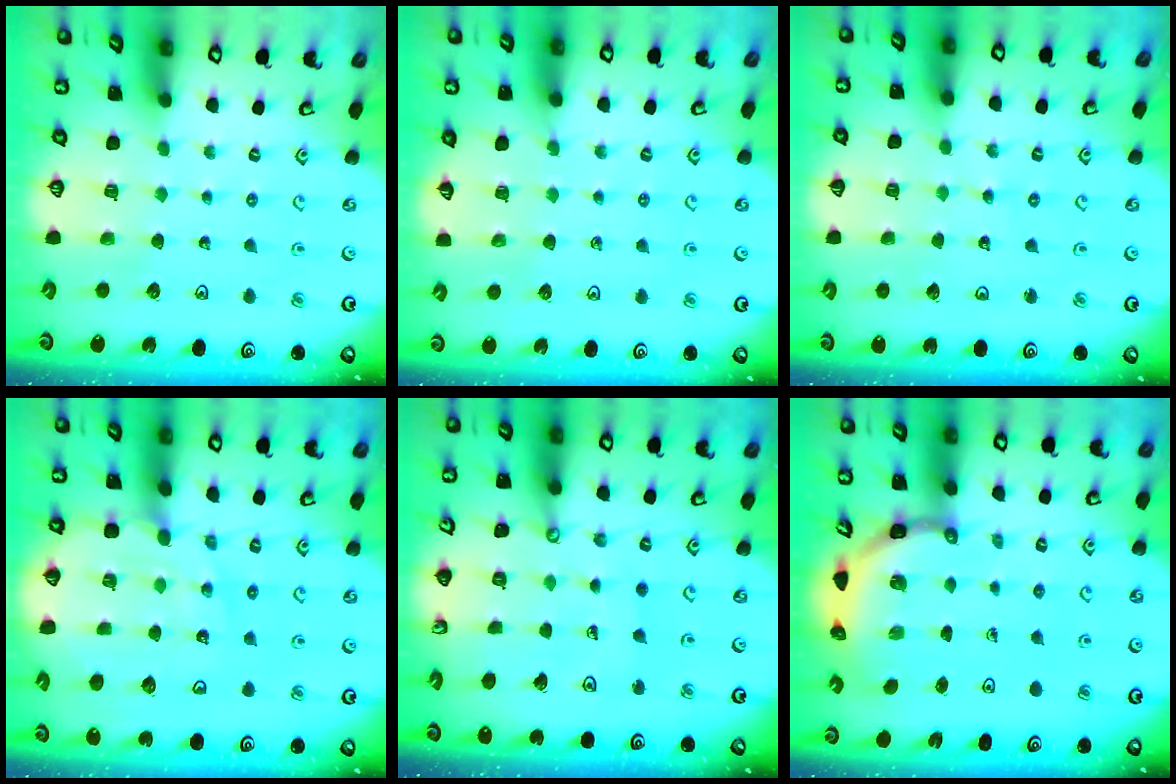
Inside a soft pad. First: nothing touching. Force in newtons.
{"total": 4.6, "press": 4.5, "slide": 0.9}
{"total": 4.4, "press": 4.3, "slide": 0.5}
{"total": 13.5, "press": 13.5, "slide": 1.2}
{"total": 11.1, "press": 11.0, "slide": 1.3}
{"total": 4.3, "press": 3.9, "slide": 1.8}